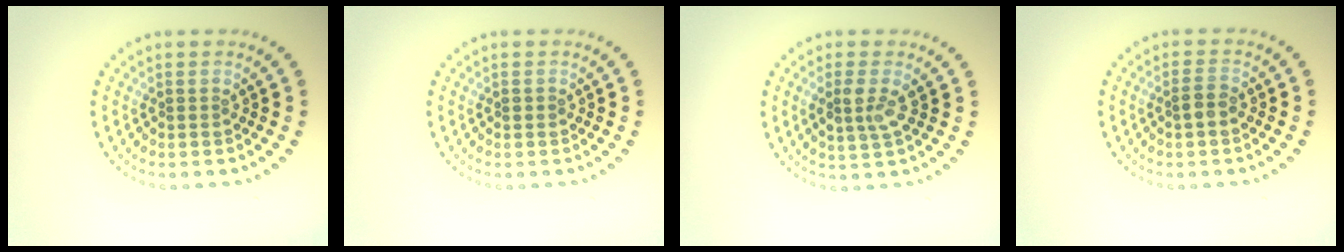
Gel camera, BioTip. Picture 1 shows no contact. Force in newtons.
{"total": 0.5, "press": 0.5, "slide": 0.2}
{"total": 2.4, "press": 2.2, "slide": 0.9}
{"total": 1.4, "press": 1.4, "slide": 0.5}